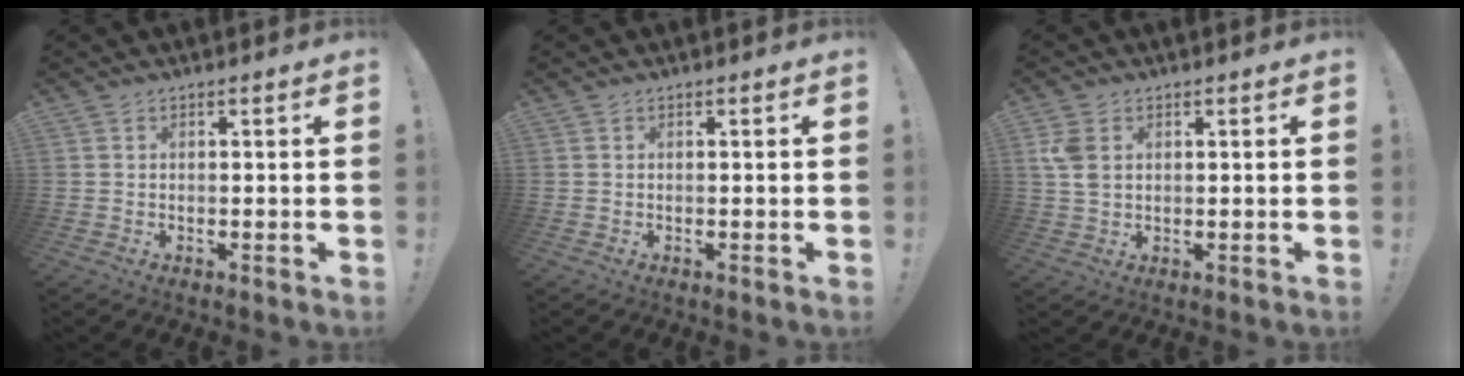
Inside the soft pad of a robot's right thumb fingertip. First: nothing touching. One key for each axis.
{"total": 0.0}
{"total": 5.2, "fx": 1.7, "fy": 3.4, "fz": 3.6, "tx": -0.069, "ty": 0.000, "tz": 0.033}